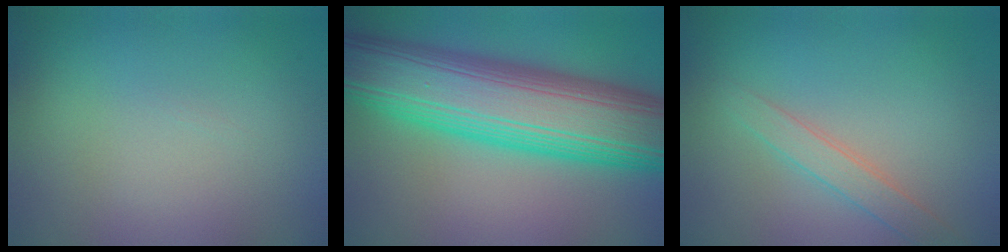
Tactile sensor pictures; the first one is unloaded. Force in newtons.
{"total": 14.4, "press": 14.4, "slide": 0.1}
{"total": 2.0, "press": 2.0, "slide": 0.1}